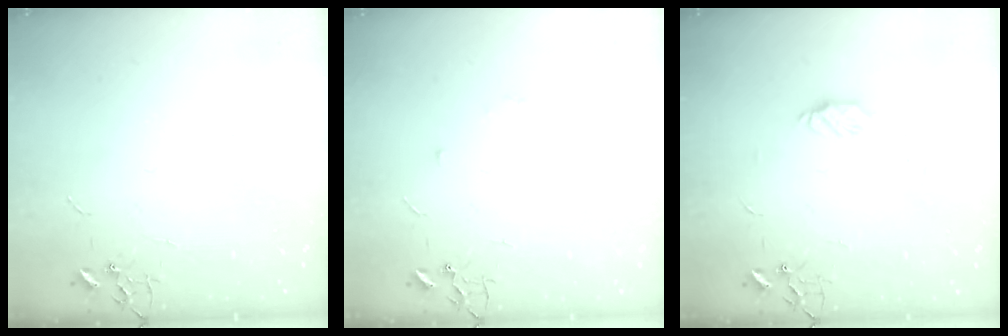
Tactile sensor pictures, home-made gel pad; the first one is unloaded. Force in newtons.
{"total": 5.3, "press": 5.2, "slide": 0.7}
{"total": 6.3, "press": 6.3, "slide": 0.5}